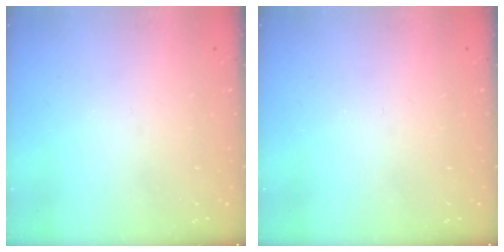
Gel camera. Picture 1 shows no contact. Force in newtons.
{"total": 0.0}